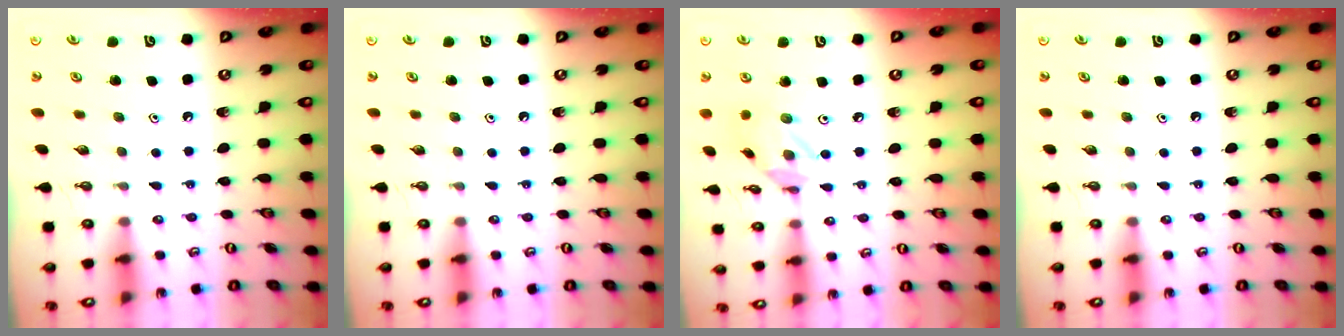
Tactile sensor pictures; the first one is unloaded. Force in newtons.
{"total": 0.0}
{"total": 7.8, "press": 7.8, "slide": 0.5}
{"total": 0.0}